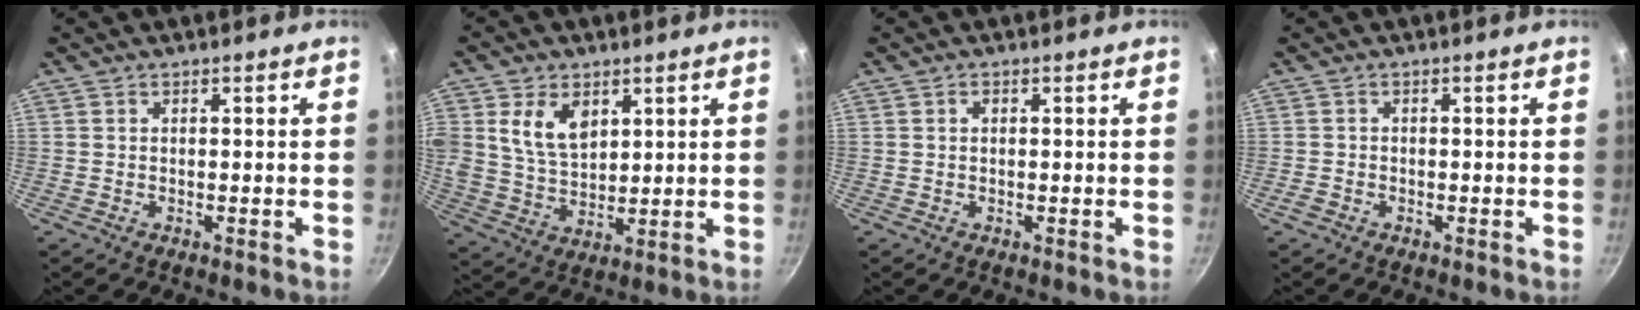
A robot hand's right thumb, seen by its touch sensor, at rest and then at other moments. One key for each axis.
{"total": 9.6, "fx": 3.7, "fy": 6.4, "fz": 6.1, "tx": -0.098, "ty": -0.023, "tz": 0.076}
{"total": 0.8, "fx": 0.2, "fy": 0.6, "fz": 0.5, "tx": -0.008, "ty": 0.004, "tz": 0.004}
{"total": 1.4, "fx": -0.9, "fy": 1.0, "fz": 0.5, "tx": -0.013, "ty": 0.004, "tz": -0.017}